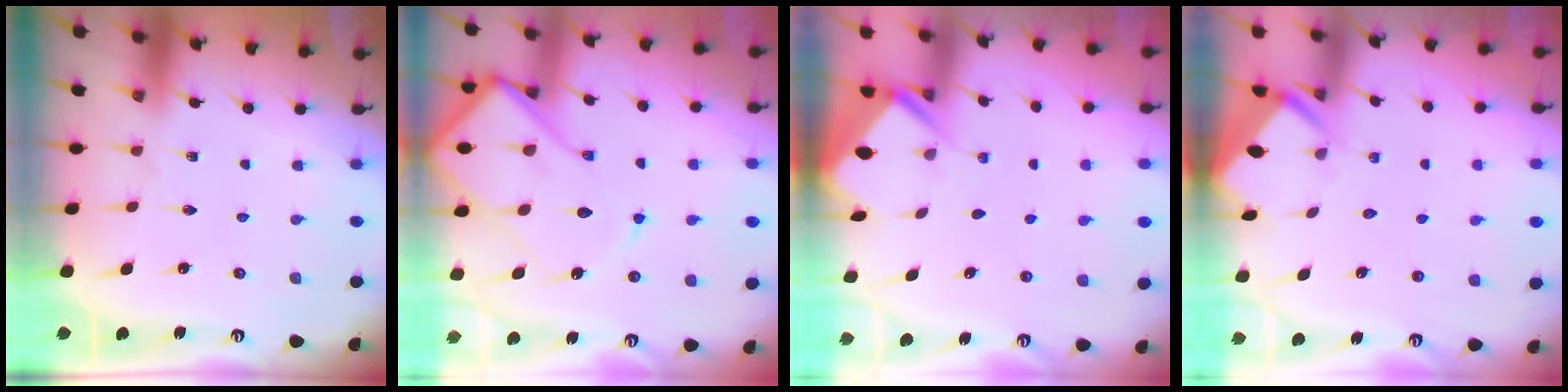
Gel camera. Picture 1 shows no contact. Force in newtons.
{"total": 16.3, "press": 16.2, "slide": 1.7}
{"total": 2.6, "press": 2.6, "slide": 0.1}
{"total": 2.3, "press": 2.3, "slide": 0.2}